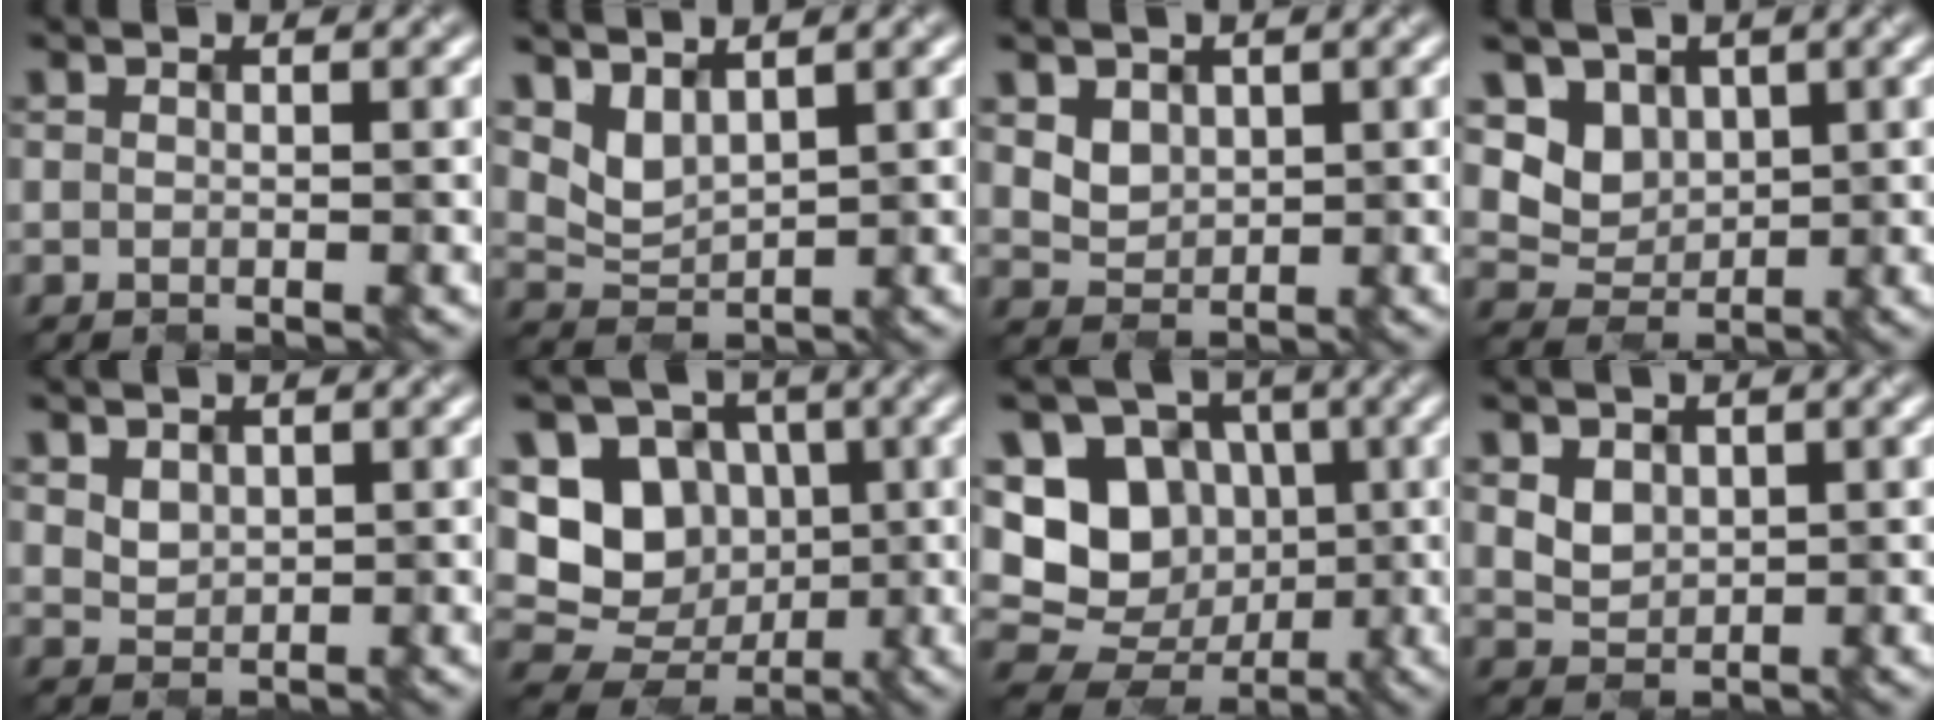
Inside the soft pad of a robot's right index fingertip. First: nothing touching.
{"total": 2.6, "force": [1.8, 1.2, 1.3], "torque": [-0.037, -0.005, 0.042]}
{"total": 2.8, "force": [1.2, 2.3, 1.1], "torque": [-0.039, -0.004, 0.034]}
{"total": 4.2, "force": [1.5, 3.5, 1.8], "torque": [-0.044, -0.003, 0.032]}
{"total": 1.7, "force": [0.9, 1.3, 0.6], "torque": [-0.016, 0.000, 0.018]}
{"total": 10.5, "force": [0.8, 9.0, 5.5], "torque": [-0.091, 0.020, -0.007]}
{"total": 11.6, "force": [0.8, 10.1, 5.6], "torque": [-0.105, 0.024, -0.011]}
{"total": 2.2, "force": [0.7, 1.9, 0.9], "torque": [-0.023, -0.006, 0.017]}